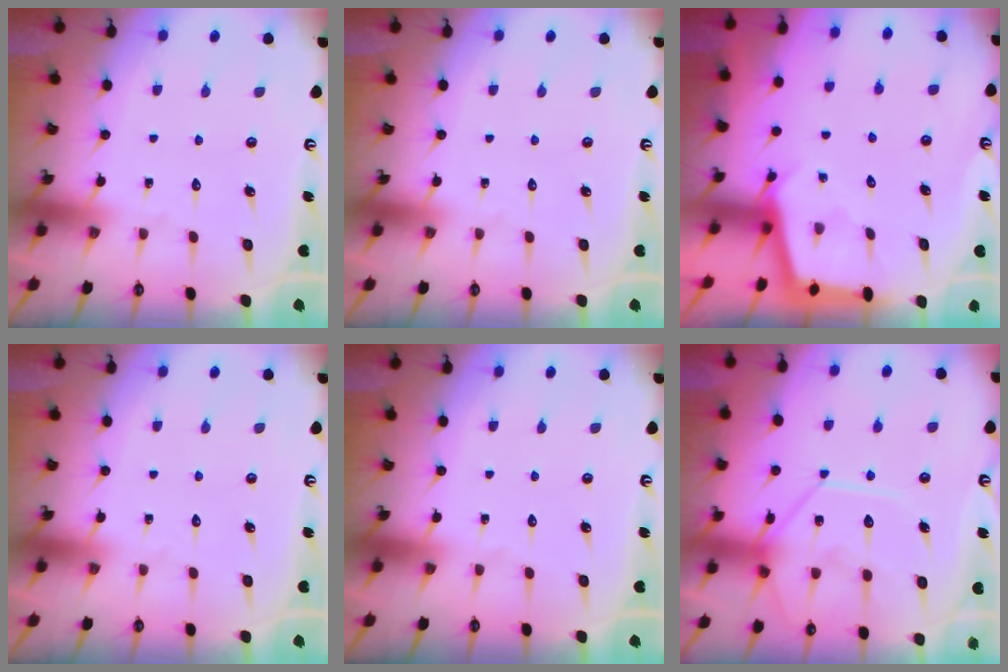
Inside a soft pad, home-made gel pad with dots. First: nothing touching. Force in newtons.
{"total": 0.0}
{"total": 2.9, "press": 2.9, "slide": 0.3}
{"total": 0.0}
{"total": 0.0}
{"total": 12.4, "press": 12.4, "slide": 1.3}